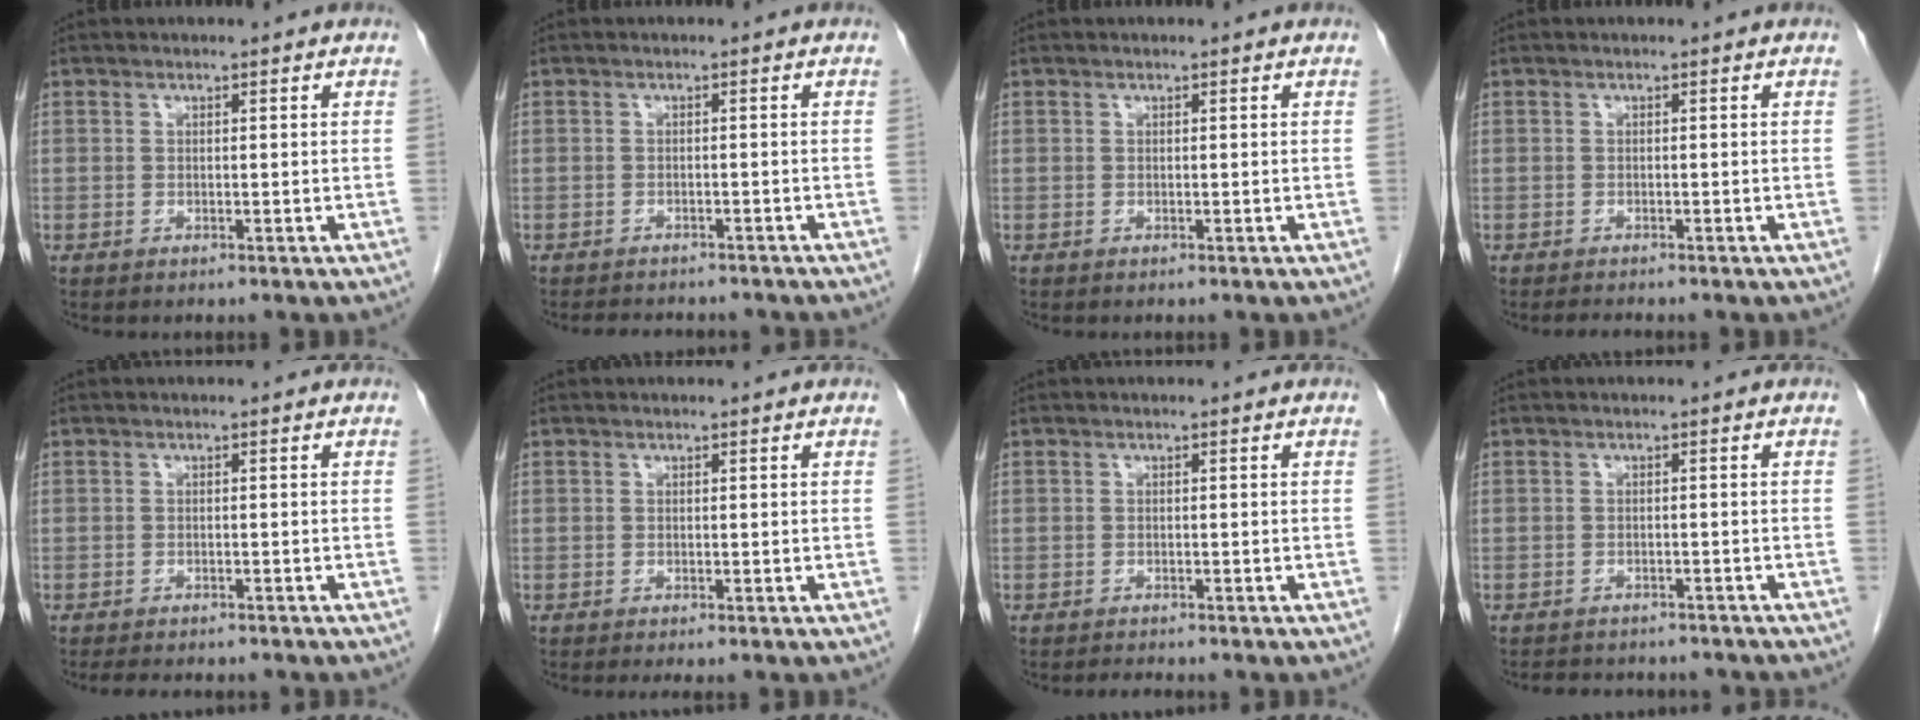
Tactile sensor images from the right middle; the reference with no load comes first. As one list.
[{"total": 6.7, "force": [-6.0, 2.0, 2.3], "torque": [-0.030, 0.000, -0.072]}, {"total": 0.0}, {"total": 1.4, "force": [-1.3, 0.1, 0.5], "torque": [-0.013, -0.005, -0.019]}, {"total": 6.7, "force": [-5.8, 1.7, 2.9], "torque": [-0.039, -0.006, -0.074]}, {"total": 1.1, "force": [-0.9, -0.1, 0.6], "torque": [-0.008, -0.002, -0.013]}, {"total": 1.3, "force": [-1.2, 0.1, 0.3], "torque": [-0.009, -0.005, -0.016]}, {"total": 8.4, "force": [-7.6, 2.7, 2.3], "torque": [-0.038, 0.004, -0.088]}]